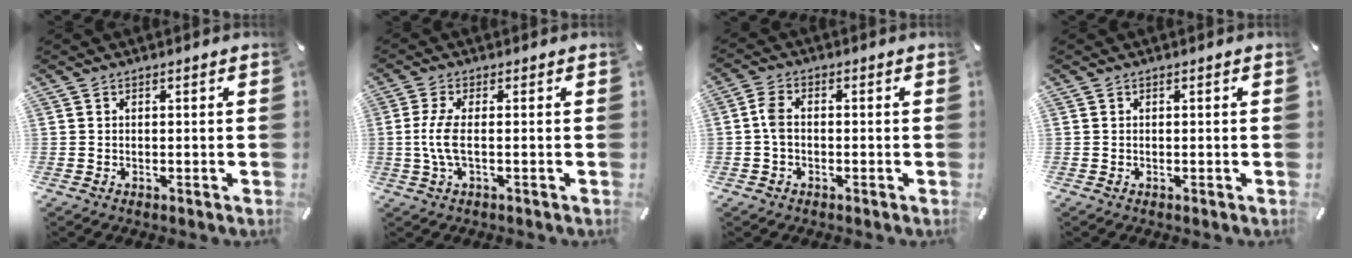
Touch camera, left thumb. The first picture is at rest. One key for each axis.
{"total": 5.9, "fx": -0.5, "fy": 1.3, "fz": 5.7, "tx": -0.130, "ty": -0.015, "tz": -0.016}
{"total": 3.9, "fx": -0.4, "fy": 2.4, "fz": 3.0, "tx": -0.063, "ty": 0.005, "tz": -0.008}
{"total": 0.0}